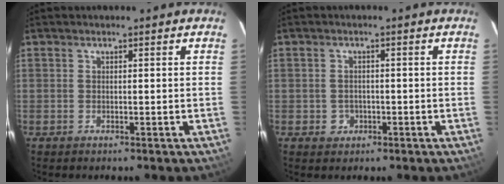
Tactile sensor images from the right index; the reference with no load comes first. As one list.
[{"total": 2.4, "force": [-0.7, 2.3, 0.5], "torque": [-0.009, 0.005, -0.005]}]